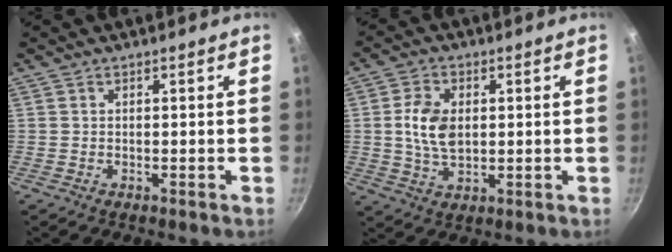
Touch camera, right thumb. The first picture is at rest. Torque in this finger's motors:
{"motor_torque": [-0.09, 0.27, 0.46, 0.24, 0.00]}